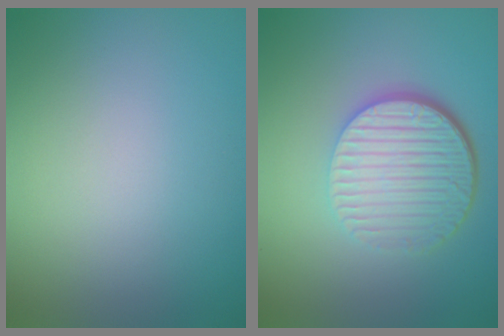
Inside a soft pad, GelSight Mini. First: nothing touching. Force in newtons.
{"total": 6.5, "press": 4.4, "slide": 4.8}